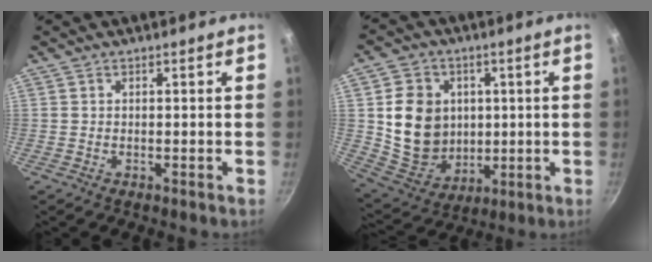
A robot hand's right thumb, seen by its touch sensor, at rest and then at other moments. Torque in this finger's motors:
{"motor_torque": [0.37, 2.52, 0.25, 0.68, 0.09]}